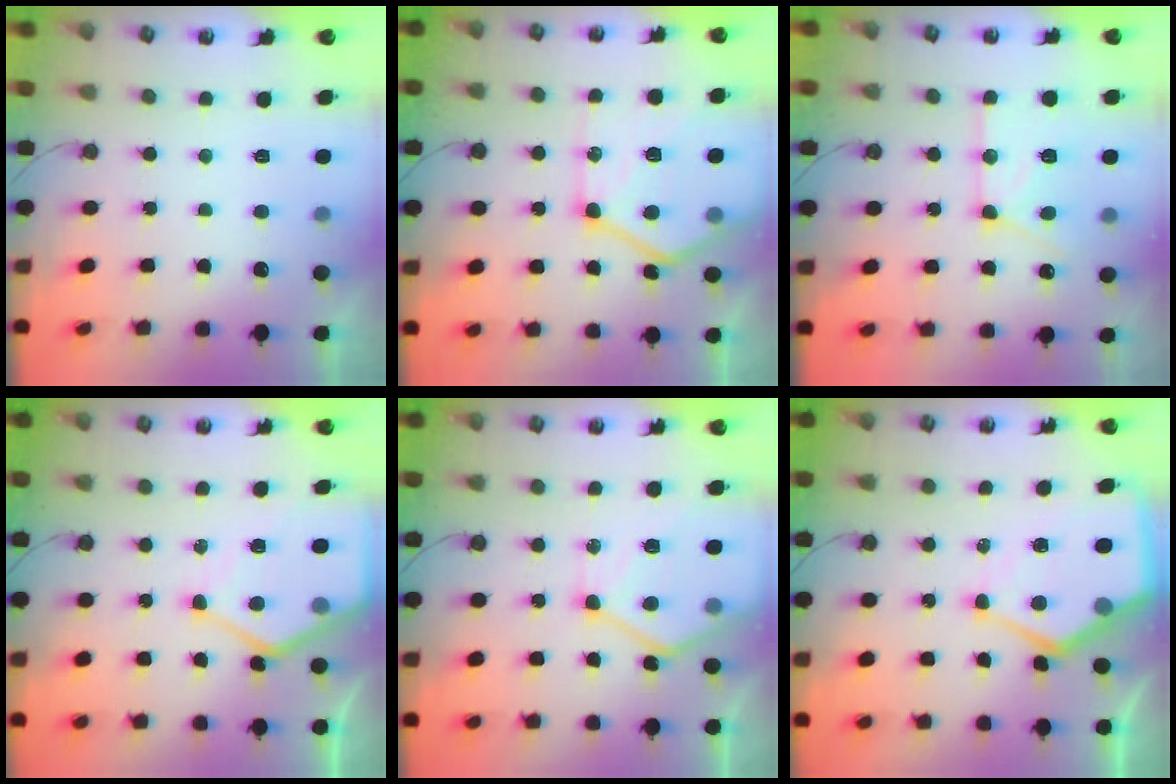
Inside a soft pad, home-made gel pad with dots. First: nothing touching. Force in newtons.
{"total": 20.6, "press": 20.6, "slide": 1.8}
{"total": 14.1, "press": 14.1, "slide": 1.4}
{"total": 10.9, "press": 10.9, "slide": 0.8}
{"total": 13.3, "press": 13.2, "slide": 1.1}
{"total": 15.3, "press": 15.3, "slide": 1.5}